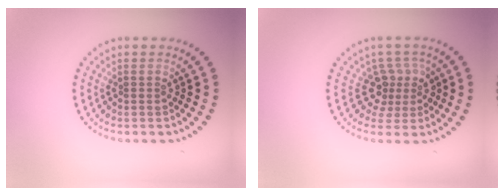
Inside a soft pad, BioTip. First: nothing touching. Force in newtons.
{"total": 3.0, "press": 2.1, "slide": 2.1}